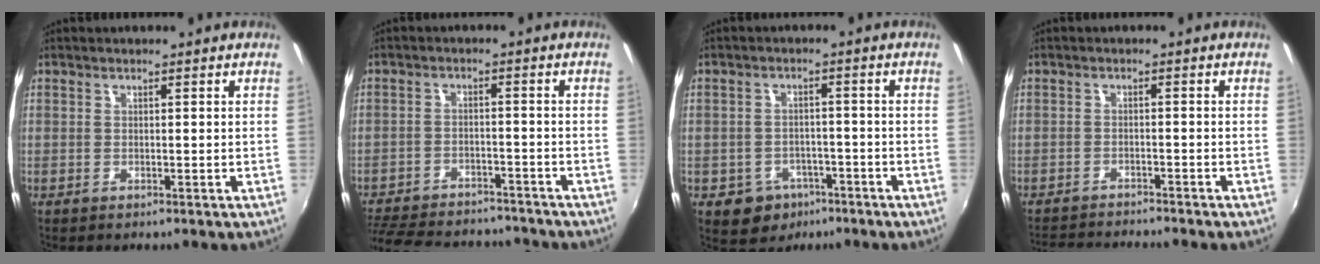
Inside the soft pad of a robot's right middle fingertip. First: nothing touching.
{"total": 19.5, "force": [-16.5, 7.0, 7.5], "torque": [-0.176, 0.001, -0.231]}
{"total": 6.7, "force": [-3.6, 5.4, 1.9], "torque": [-0.051, 0.010, -0.037]}
{"total": 6.7, "force": [-6.4, 0.2, 1.9], "torque": [-0.054, -0.012, -0.101]}